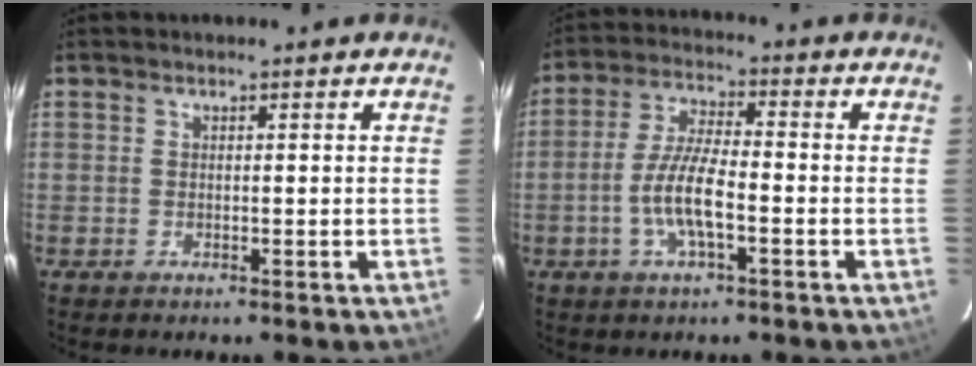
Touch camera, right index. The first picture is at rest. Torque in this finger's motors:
{"motor_torque": [1.18, -0.71, 0.81, 0.20]}